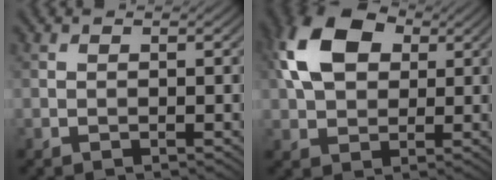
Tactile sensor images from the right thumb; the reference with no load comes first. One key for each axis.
{"total": 10.6, "fx": 2.9, "fy": 7.0, "fz": 7.3, "tx": -0.174, "ty": 0.024, "tz": 0.046}